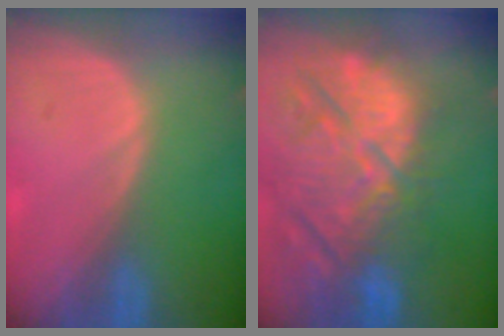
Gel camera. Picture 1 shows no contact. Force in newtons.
{"total": 14.8, "press": 12.9, "slide": 7.3}